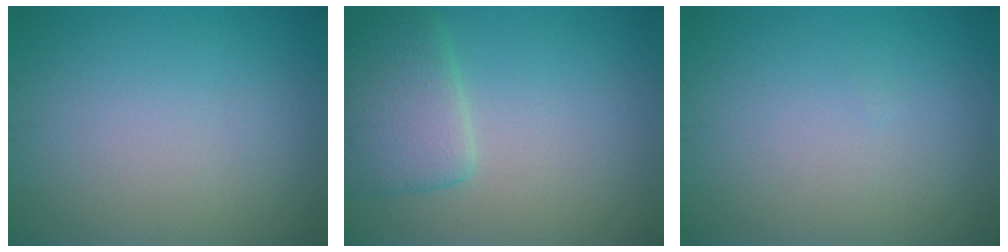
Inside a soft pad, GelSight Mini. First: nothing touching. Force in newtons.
{"total": 4.2, "press": 4.2, "slide": 0.2}
{"total": 0.0}